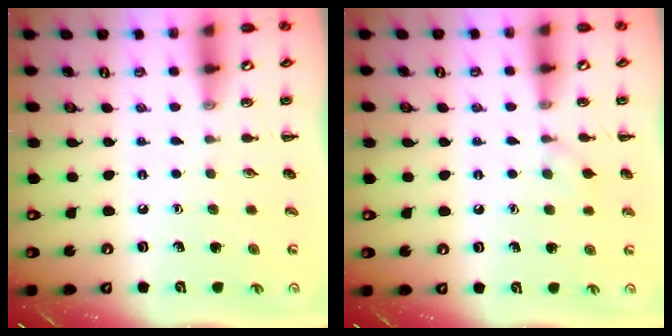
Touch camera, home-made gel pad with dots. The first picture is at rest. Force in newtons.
{"total": 6.1, "press": 5.8, "slide": 1.7}